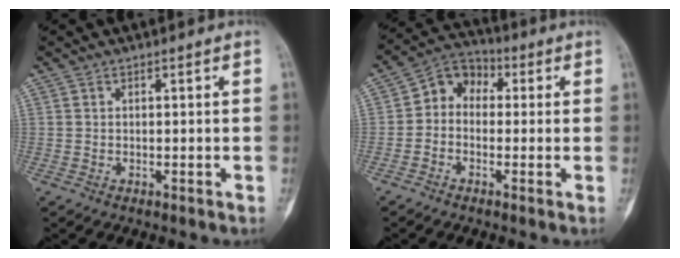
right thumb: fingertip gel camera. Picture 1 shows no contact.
{"total": 6.8, "force": [0.0, 5.6, 4.0], "torque": [-0.037, 0.026, -0.021]}